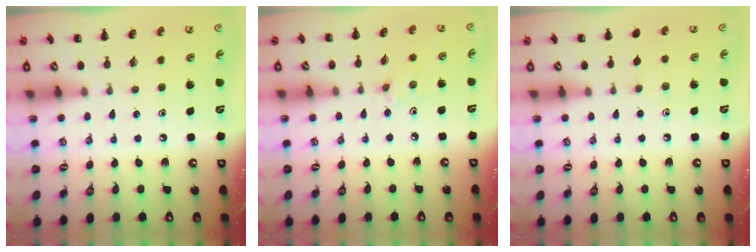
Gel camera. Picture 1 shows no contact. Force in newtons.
{"total": 2.4, "press": 2.3, "slide": 0.8}
{"total": 2.9, "press": 2.7, "slide": 1.2}